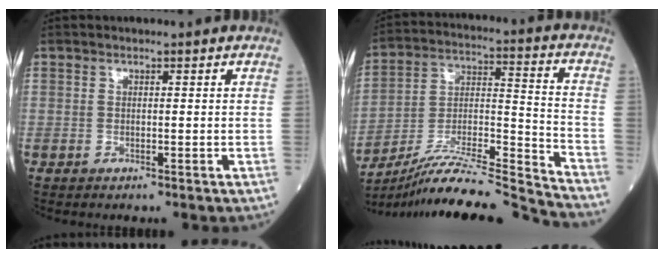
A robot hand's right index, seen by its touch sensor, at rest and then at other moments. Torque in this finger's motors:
{"motor_torque": [-0.35, -0.20, 0.15, 0.12]}